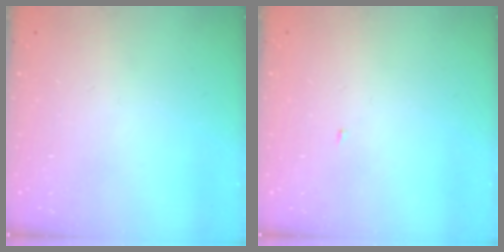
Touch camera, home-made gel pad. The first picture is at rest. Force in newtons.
{"total": 1.8, "press": 1.8, "slide": 0.2}